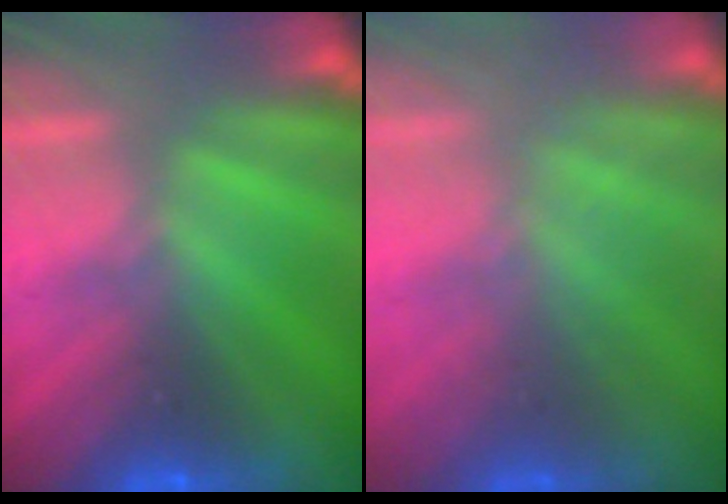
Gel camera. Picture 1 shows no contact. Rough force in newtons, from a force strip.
{"total": 1.8}